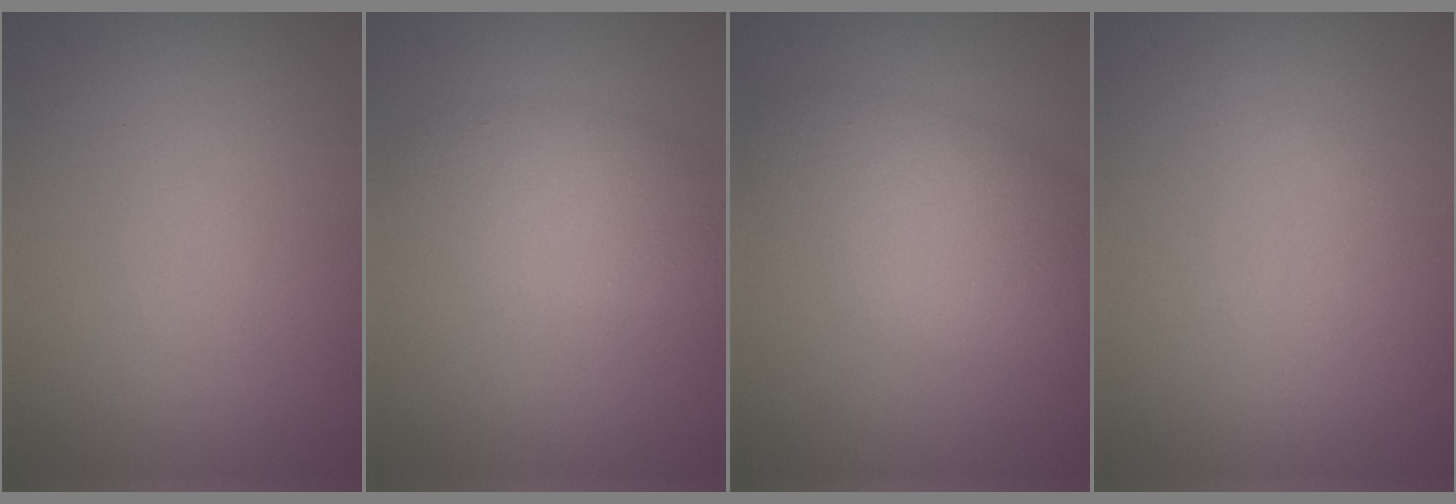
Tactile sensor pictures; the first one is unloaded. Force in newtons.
{"total": 3.7, "press": 3.7, "slide": 0.2}
{"total": 6.1, "press": 6.1, "slide": 0.1}
{"total": 0.0}